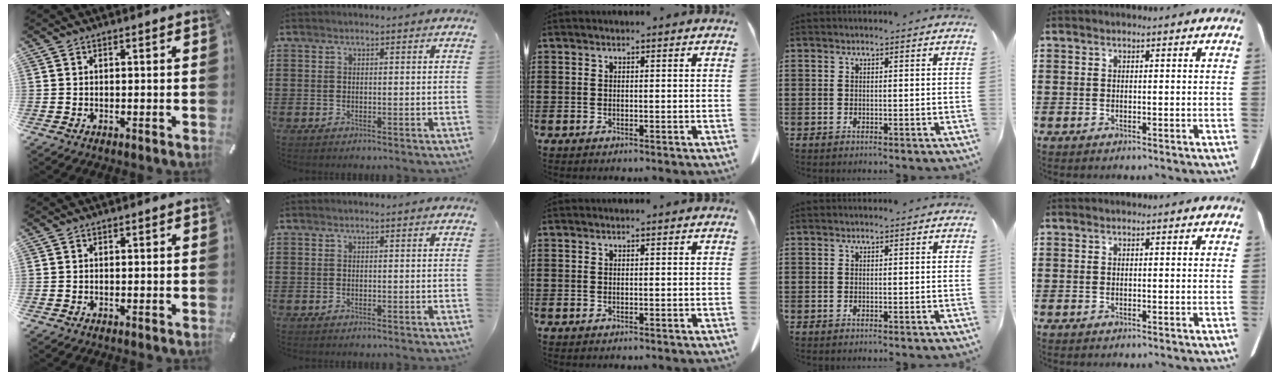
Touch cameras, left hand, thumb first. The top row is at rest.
{}